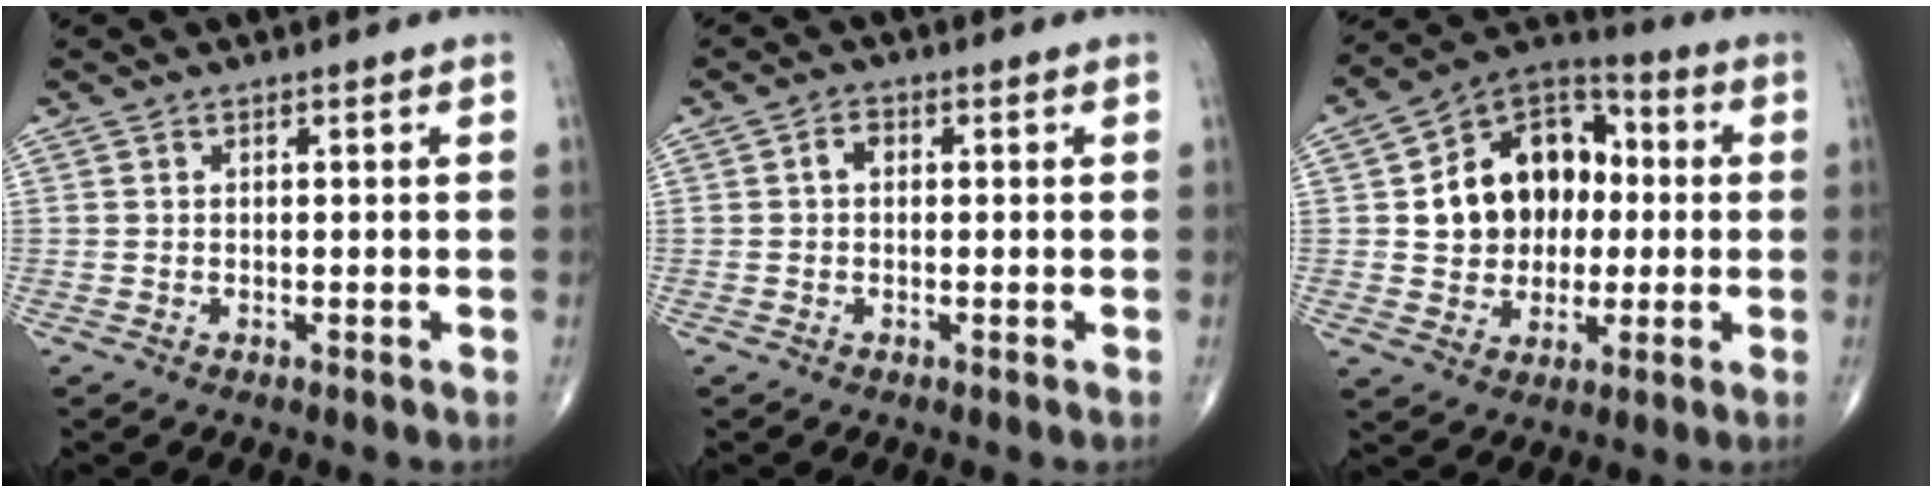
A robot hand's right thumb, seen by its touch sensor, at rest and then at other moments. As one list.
[{"total": 1.9, "force": [0.1, 1.4, 1.3], "torque": [-0.019, 0.008, 0.000]}, {"total": 16.6, "force": [1.1, 13.0, 10.3], "torque": [-0.116, 0.027, 0.015]}]